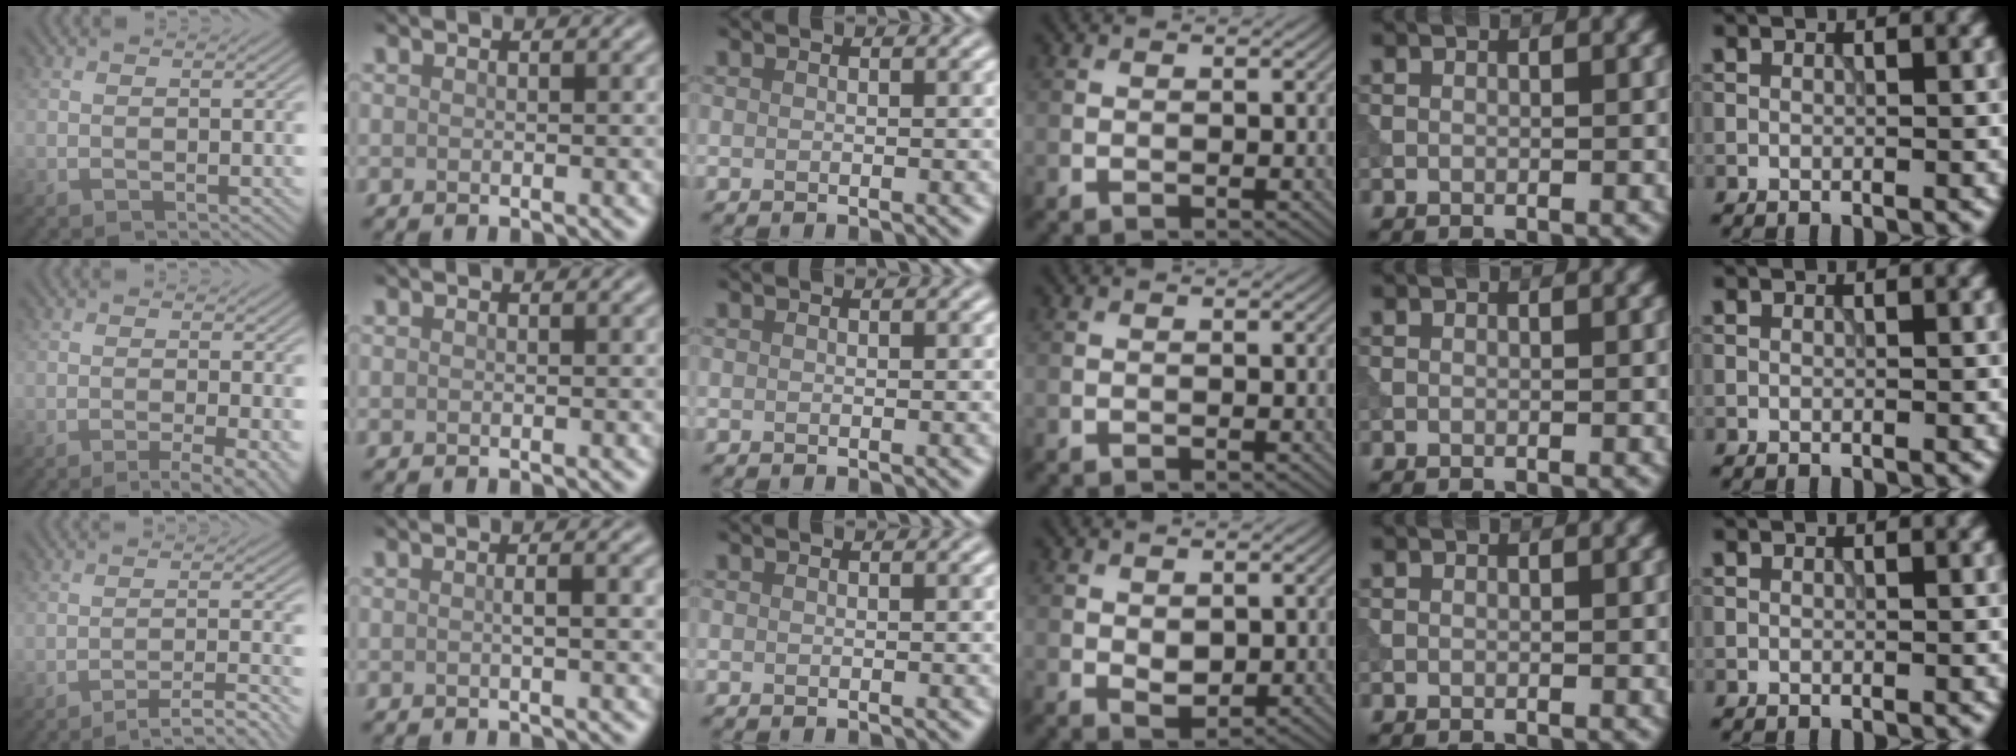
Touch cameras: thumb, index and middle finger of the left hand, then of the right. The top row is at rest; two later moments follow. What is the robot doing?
{"motion": "extract", "object": "tissue"}